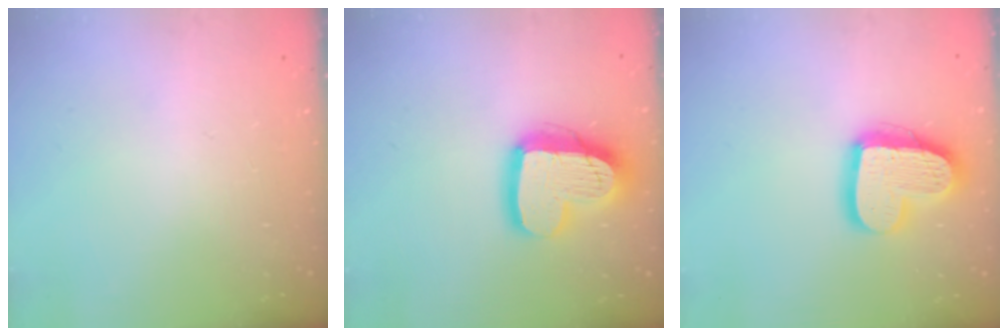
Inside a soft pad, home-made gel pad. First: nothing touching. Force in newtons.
{"total": 17.4, "press": 17.3, "slide": 1.5}
{"total": 17.8, "press": 17.7, "slide": 1.9}